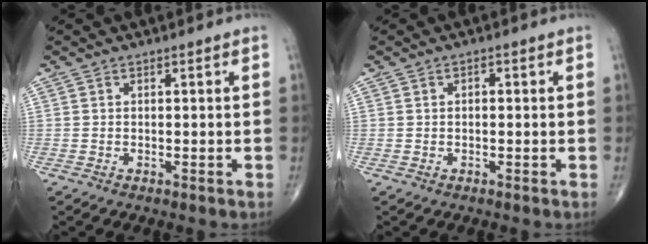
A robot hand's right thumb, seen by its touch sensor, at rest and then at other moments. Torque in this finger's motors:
{"motor_torque": [-0.23, -0.11, 0.00, 0.18, -0.06]}